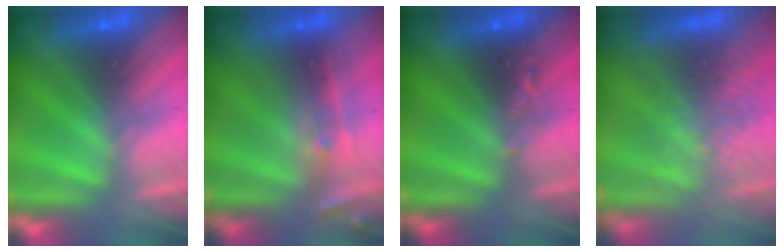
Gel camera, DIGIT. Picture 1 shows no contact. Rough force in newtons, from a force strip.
{"total": 2.5}
{"total": 2.4}
{"total": 3.7}